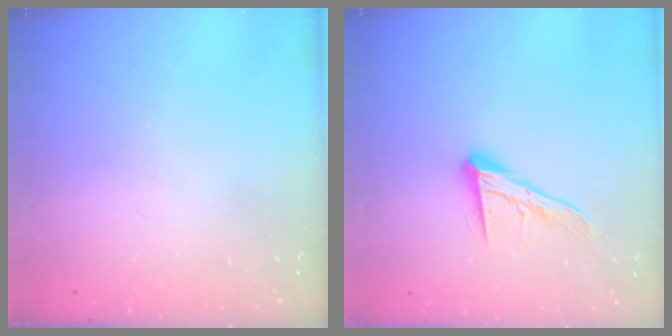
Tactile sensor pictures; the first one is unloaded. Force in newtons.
{"total": 13.4, "press": 13.3, "slide": 1.1}